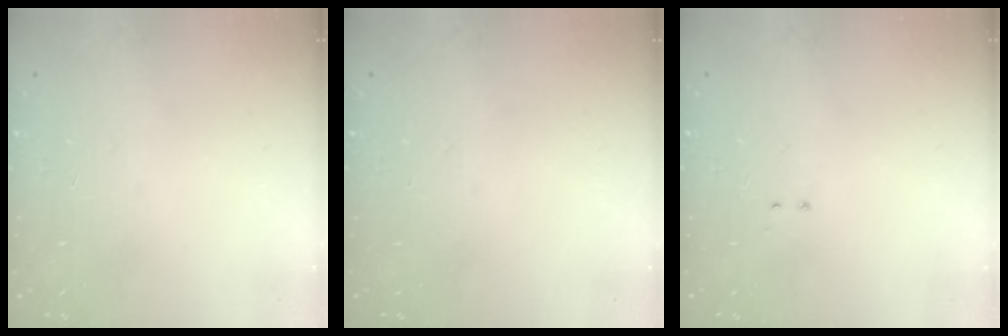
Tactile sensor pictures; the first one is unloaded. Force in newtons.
{"total": 0.0}
{"total": 2.0, "press": 2.0, "slide": 0.4}